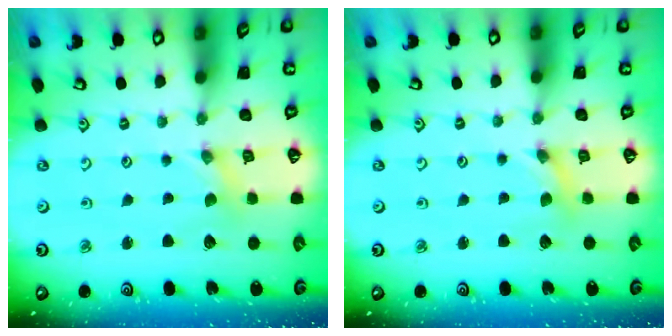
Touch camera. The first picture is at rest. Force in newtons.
{"total": 1.4, "press": 1.4, "slide": 0.2}